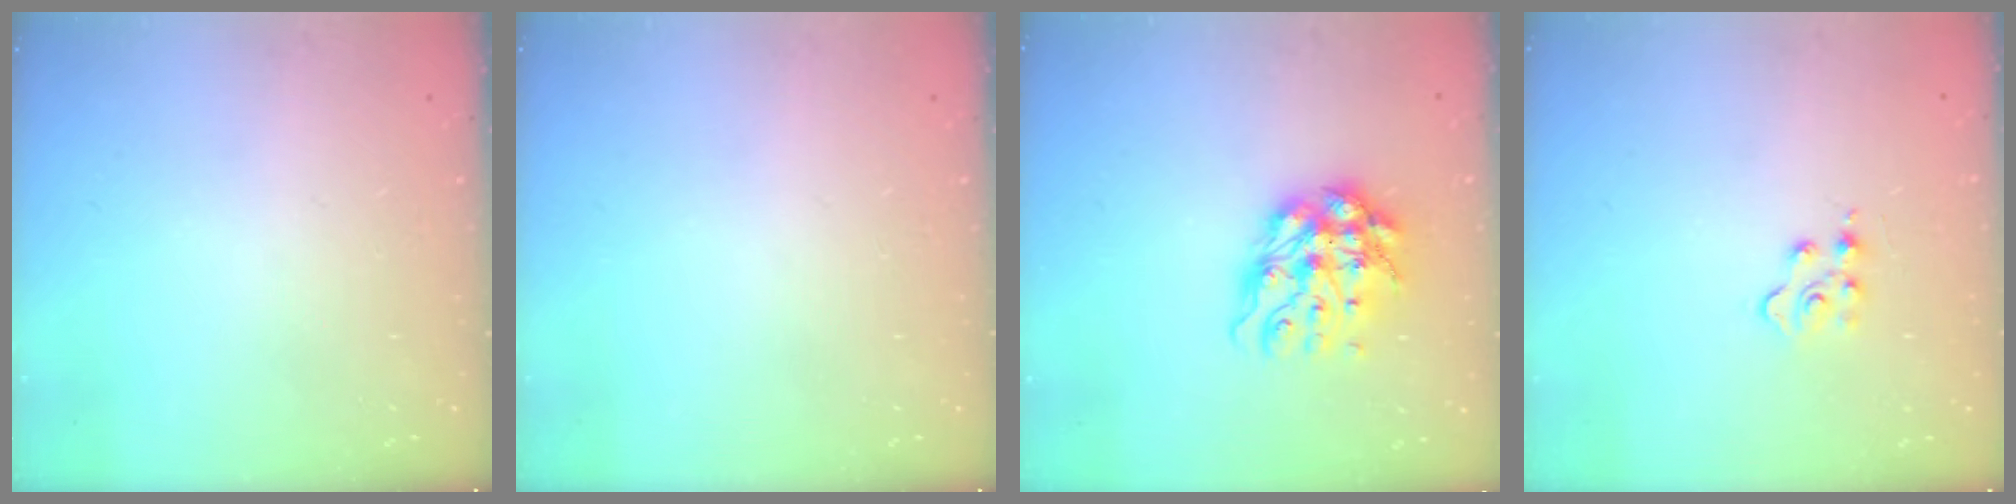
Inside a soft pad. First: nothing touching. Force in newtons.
{"total": 0.0}
{"total": 12.1, "press": 12.0, "slide": 1.3}
{"total": 3.9, "press": 3.8, "slide": 0.7}